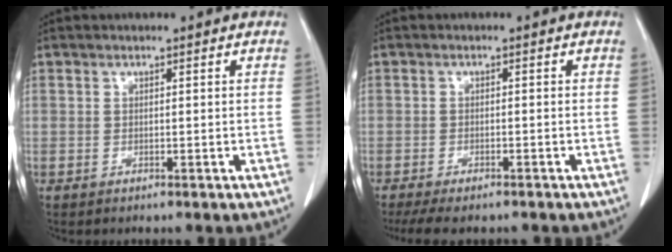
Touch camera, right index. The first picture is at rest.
{"total": 8.6, "force": [-6.9, 2.7, 4.3], "torque": [-0.069, -0.004, -0.103]}